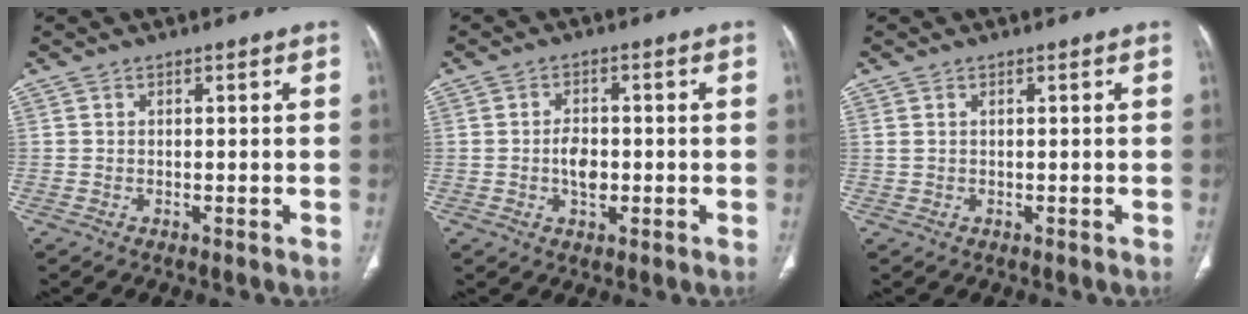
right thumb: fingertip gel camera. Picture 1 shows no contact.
{"total": 4.5, "force": [-0.6, 2.8, 3.4], "torque": [-0.050, 0.005, -0.011]}
{"total": 0.9, "force": [0.4, 0.5, 0.6], "torque": [-0.018, 0.011, 0.014]}